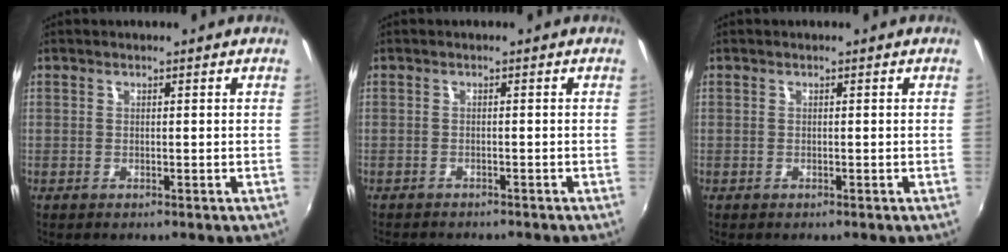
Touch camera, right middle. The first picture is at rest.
{"total": 3.9, "force": [-3.6, 0.8, 1.2], "torque": [-0.031, -0.015, -0.055]}
{"total": 0.0}